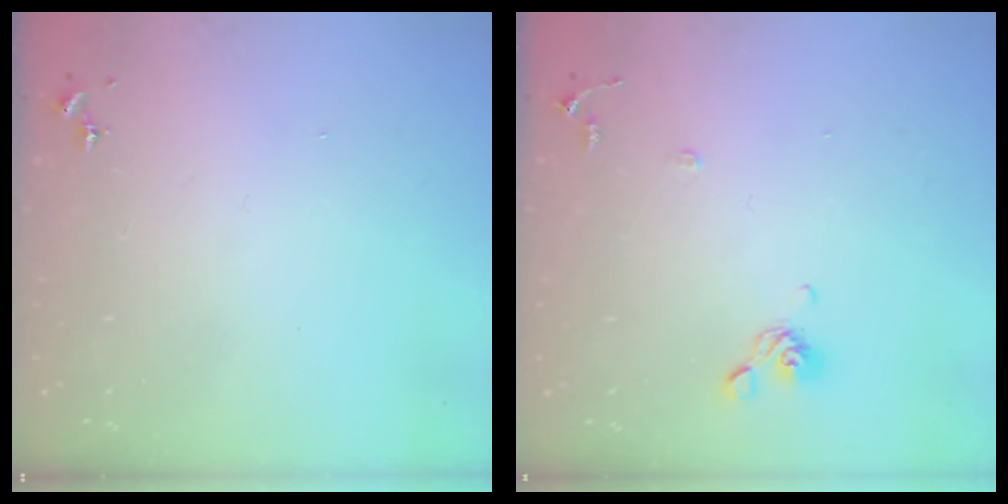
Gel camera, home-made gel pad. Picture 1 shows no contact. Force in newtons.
{"total": 7.6, "press": 7.3, "slide": 2.1}